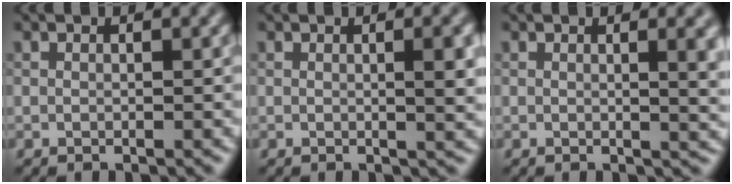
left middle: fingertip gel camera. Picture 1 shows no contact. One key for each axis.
{"total": 3.2, "fx": 0.3, "fy": 0.8, "fz": 3.1, "tx": -0.037, "ty": 0.004, "tz": 0.002}
{"total": 3.8, "fx": 0.7, "fy": 1.3, "fz": 3.5, "tx": -0.031, "ty": 0.004, "tz": 0.006}